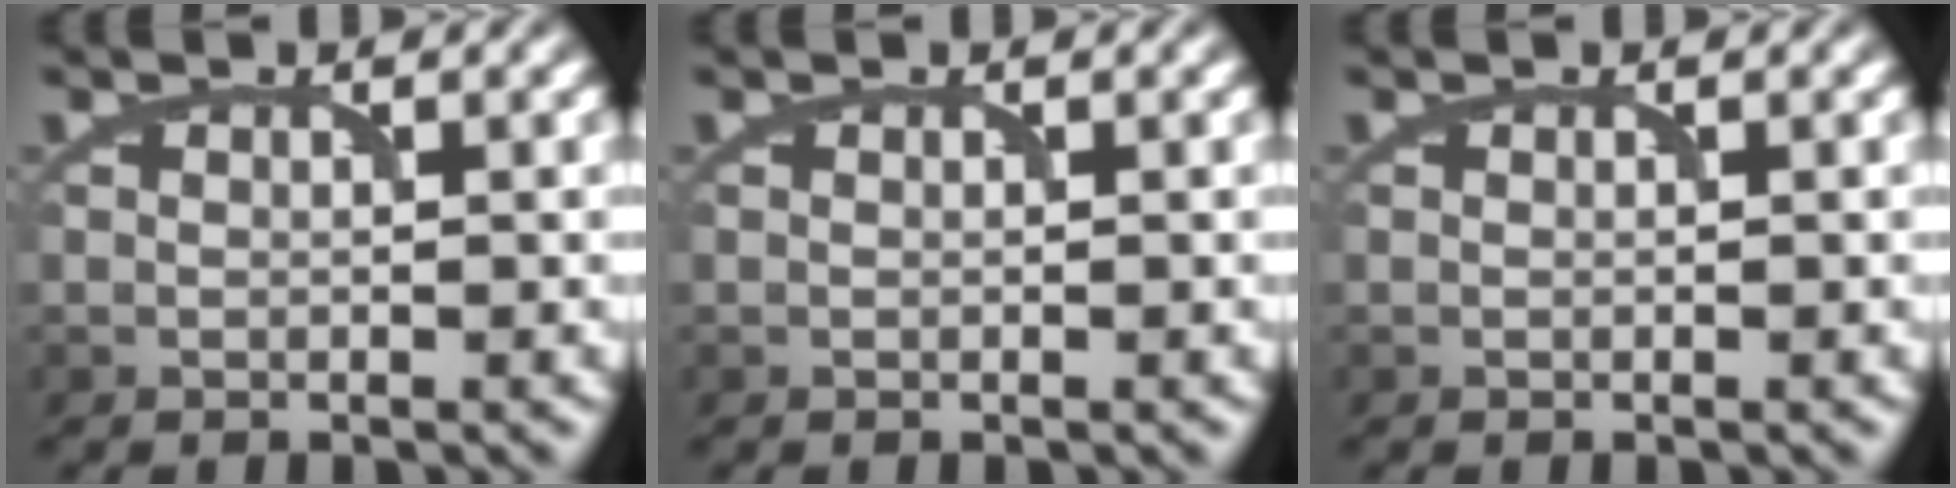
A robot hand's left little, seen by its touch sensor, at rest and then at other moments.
{"total": 0.0}
{"total": 0.0}